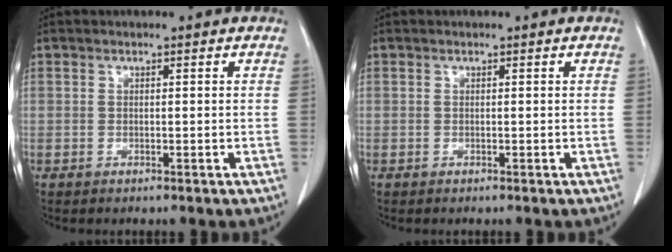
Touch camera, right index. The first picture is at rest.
{"total": 0.0}